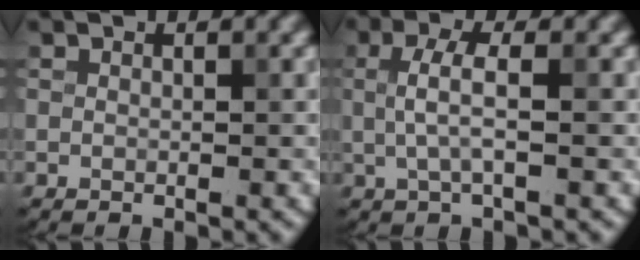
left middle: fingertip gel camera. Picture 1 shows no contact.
{"total": 2.8, "force": [0.1, 0.6, 2.8], "torque": [-0.061, 0.003, 0.003]}